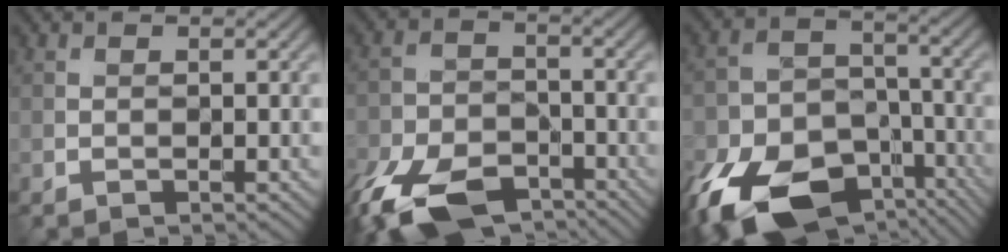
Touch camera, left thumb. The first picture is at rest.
{"total": 13.5, "force": [-9.0, 6.8, 7.5], "torque": [-0.182, -0.049, -0.159]}
{"total": 17.6, "force": [-10.6, 10.4, 9.4], "torque": [-0.218, -0.056, -0.166]}